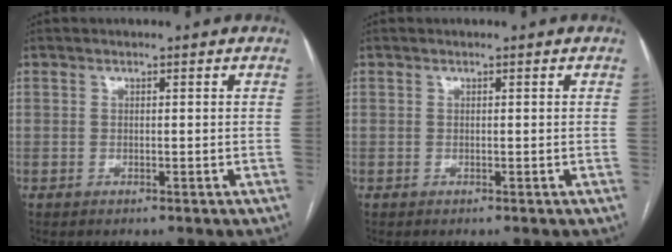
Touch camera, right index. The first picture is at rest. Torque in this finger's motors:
{"motor_torque": [0.00, 0.00, 0.00, 0.00]}